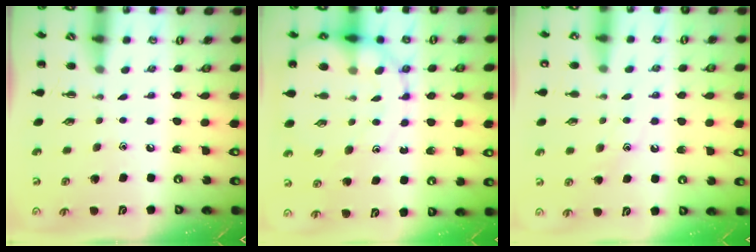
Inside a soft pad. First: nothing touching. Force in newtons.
{"total": 13.9, "press": 13.6, "slide": 2.8}
{"total": 10.3, "press": 10.2, "slide": 1.4}